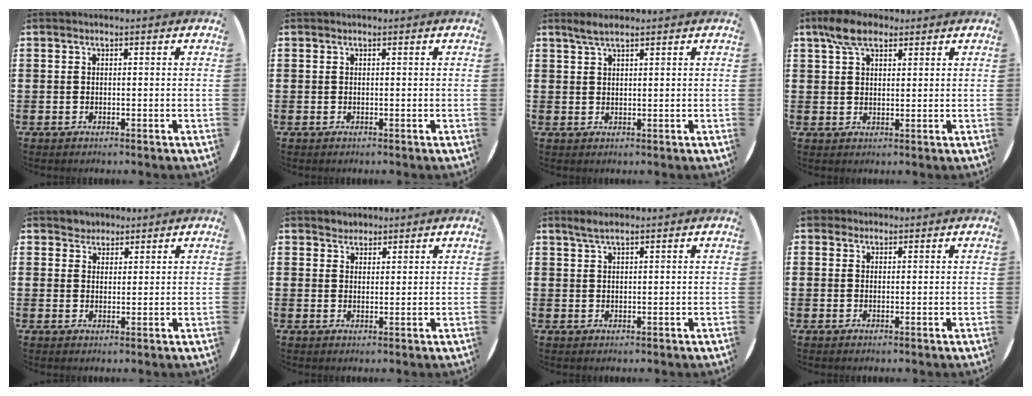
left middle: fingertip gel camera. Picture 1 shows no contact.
{"total": 0.0}
{"total": 2.1, "force": [1.8, 0.2, 1.1], "torque": [-0.024, 0.004, 0.032]}
{"total": 5.3, "force": [3.7, 2.6, 2.7], "torque": [-0.052, 0.005, 0.068]}
{"total": 2.2, "force": [1.9, 1.1, -0.2], "torque": [0.000, 0.007, 0.038]}
{"total": 1.9, "force": [1.8, 0.8, -0.2], "torque": [0.002, 0.004, 0.035]}
{"total": 1.8, "force": [1.5, 0.2, 0.9], "torque": [-0.019, 0.003, 0.027]}
{"total": 1.4, "force": [1.1, 0.8, 0.2], "torque": [0.002, 0.004, 0.020]}